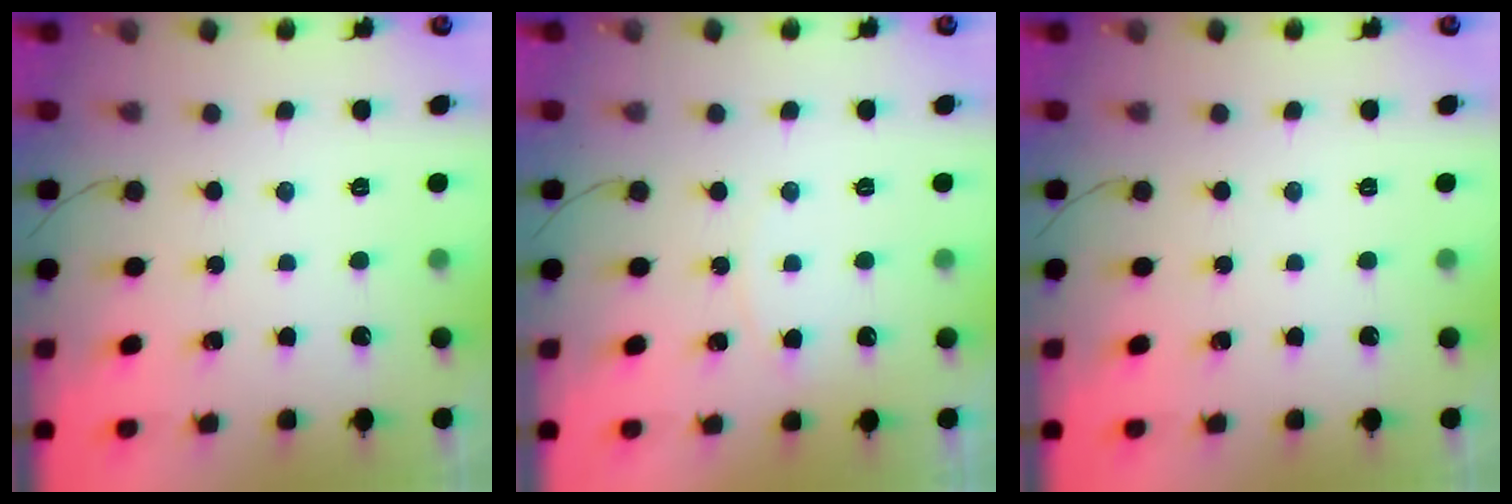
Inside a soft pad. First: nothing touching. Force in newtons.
{"total": 2.7, "press": 2.7, "slide": 0.3}
{"total": 0.0}